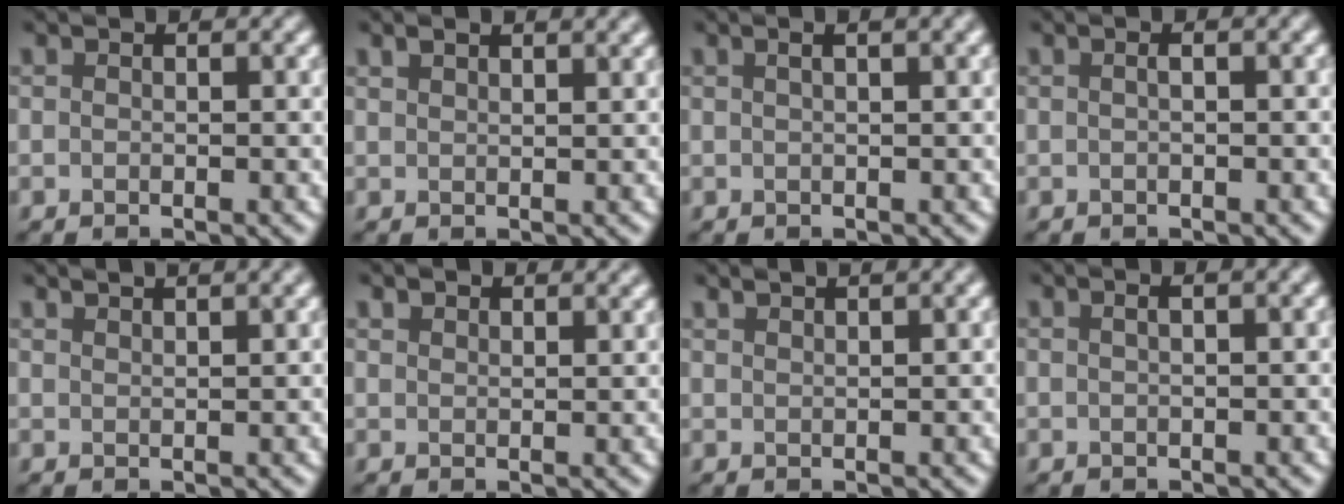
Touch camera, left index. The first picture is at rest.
{"total": 1.7, "force": [1.5, 0.3, 0.8], "torque": [-0.015, 0.007, 0.030]}
{"total": 2.6, "force": [1.1, 0.6, 2.2], "torque": [-0.028, 0.009, 0.016]}
{"total": 1.2, "force": [0.3, 0.2, 1.2], "torque": [-0.023, 0.002, 0.006]}
{"total": 2.2, "force": [1.9, 0.2, 1.0], "torque": [-0.007, 0.010, 0.026]}
{"total": 2.0, "force": [1.8, 0.6, 0.4], "torque": [-0.014, 0.004, 0.031]}
{"total": 1.8, "force": [1.5, 0.1, 0.9], "torque": [-0.012, 0.008, 0.025]}
{"total": 1.7, "force": [0.7, 0.3, 1.5], "torque": [-0.023, 0.008, 0.011]}